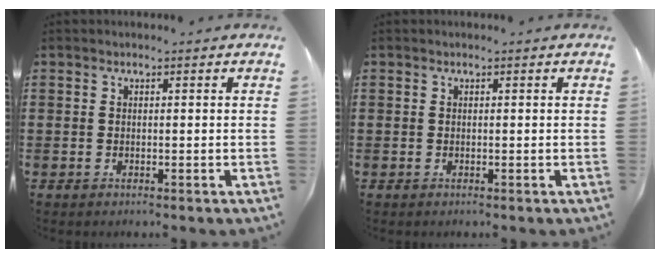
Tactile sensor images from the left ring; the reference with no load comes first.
{"total": 0.0}